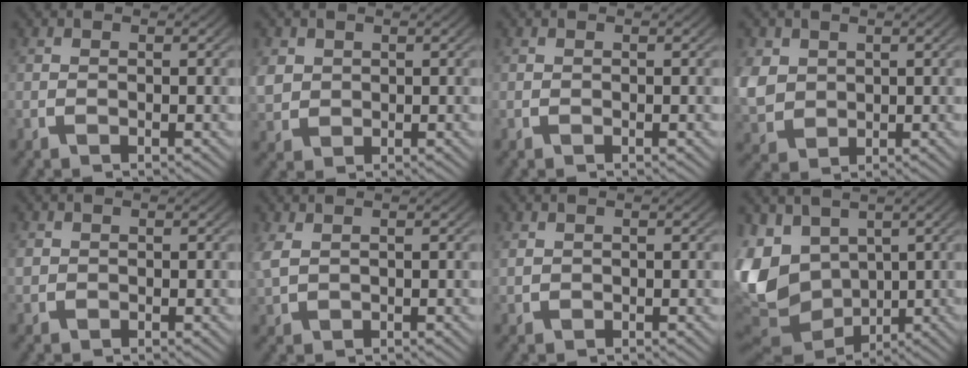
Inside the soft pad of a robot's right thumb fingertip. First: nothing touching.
{"total": 3.4, "force": [0.5, 3.1, 1.4], "torque": [-0.050, -0.015, 0.025]}
{"total": 0.0}
{"total": 6.2, "force": [0.0, 5.3, 3.0], "torque": [-0.107, -0.037, 0.027]}
{"total": 1.4, "force": [0.3, 1.3, 0.5], "torque": [-0.017, -0.004, 0.009]}
{"total": 2.2, "force": [0.9, 1.5, 1.3], "torque": [-0.041, -0.003, 0.029]}
{"total": 1.0, "force": [0.7, 0.7, 0.4], "torque": [-0.010, 0.001, 0.018]}
{"total": 12.6, "force": [-1.5, 9.9, 7.7], "torque": [-0.214, -0.060, 0.004]}